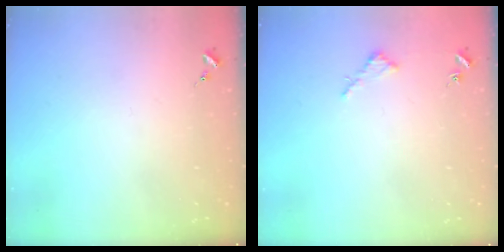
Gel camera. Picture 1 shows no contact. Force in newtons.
{"total": 2.6, "press": 2.6, "slide": 0.2}